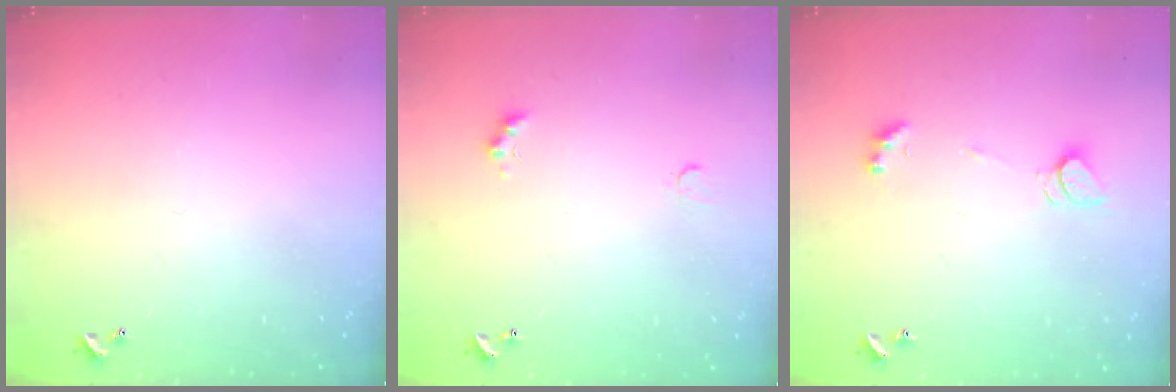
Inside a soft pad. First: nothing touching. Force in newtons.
{"total": 2.4, "press": 2.3, "slide": 0.5}
{"total": 2.2, "press": 2.2, "slide": 0.4}